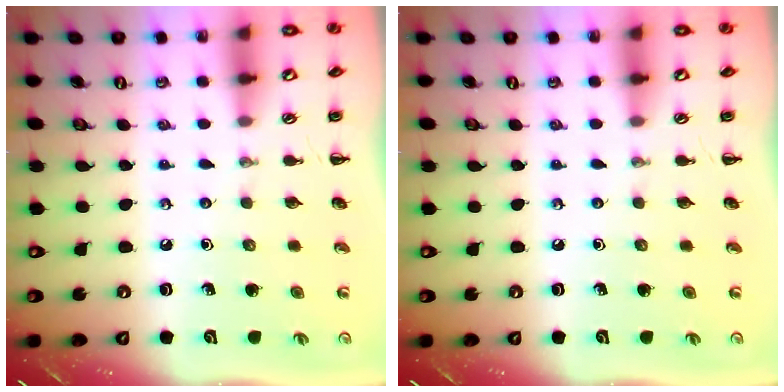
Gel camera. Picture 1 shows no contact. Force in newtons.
{"total": 0.0}